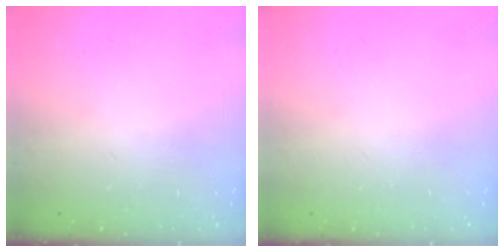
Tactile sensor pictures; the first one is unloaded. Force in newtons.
{"total": 0.0}